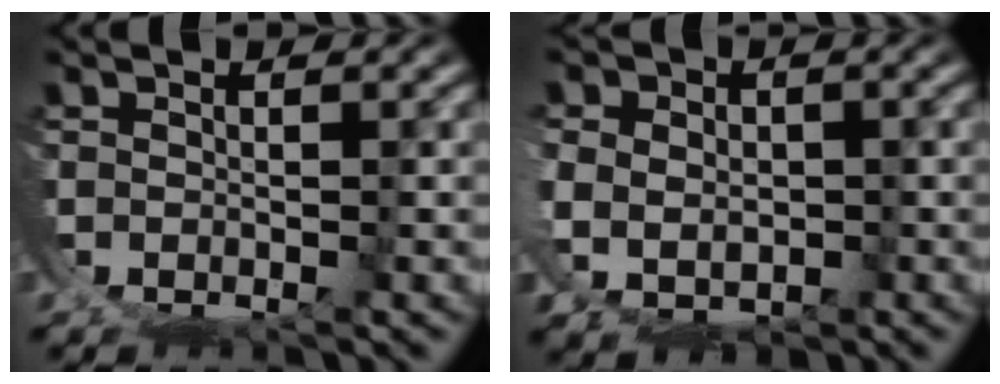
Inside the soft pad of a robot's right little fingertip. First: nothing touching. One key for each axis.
{"total": 5.4, "fx": -0.3, "fy": 4.2, "fz": 3.4, "tx": -0.077, "ty": -0.033, "tz": 0.013}